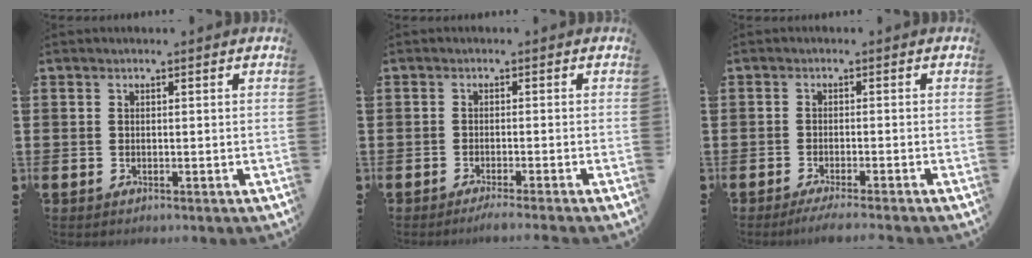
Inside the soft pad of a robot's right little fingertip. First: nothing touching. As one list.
[{"total": 1.3, "force": [-1.0, -0.2, 0.8], "torque": [-0.011, 0.000, -0.019]}, {"total": 1.8, "force": [-1.4, -0.1, 1.1], "torque": [-0.015, 0.002, -0.027]}]